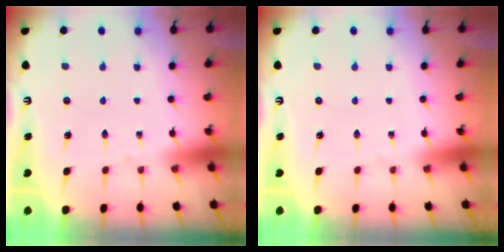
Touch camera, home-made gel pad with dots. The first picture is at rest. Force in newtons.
{"total": 0.0}